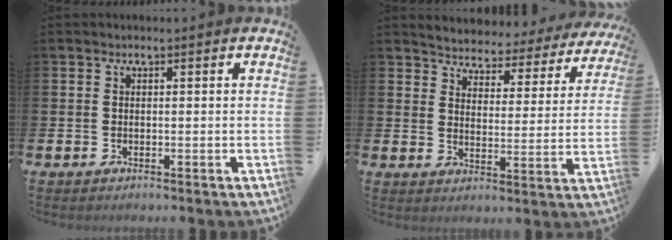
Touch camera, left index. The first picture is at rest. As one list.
[{"total": 3.9, "force": [3.8, 0.8, 0.1], "torque": [-0.026, -0.037, 0.059]}]